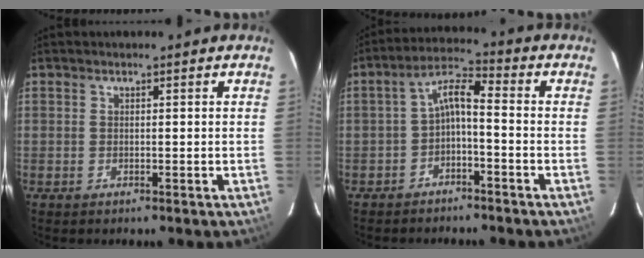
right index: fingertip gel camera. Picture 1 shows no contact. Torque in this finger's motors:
{"motor_torque": [0.56, -0.46, 0.42, 0.09]}